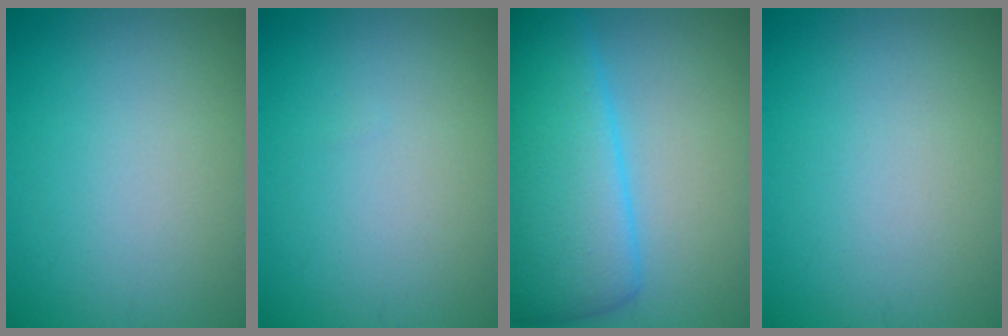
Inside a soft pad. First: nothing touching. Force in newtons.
{"total": 0.0}
{"total": 8.5, "press": 8.5, "slide": 0.2}
{"total": 0.0}